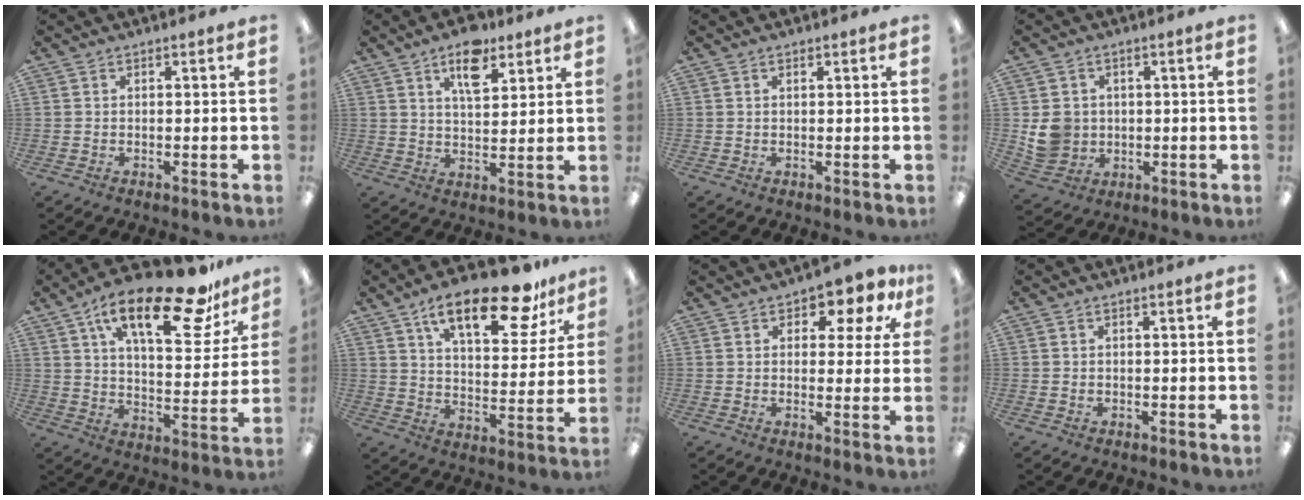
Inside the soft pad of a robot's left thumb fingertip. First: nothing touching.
{"total": 10.0, "force": [6.2, 4.7, 6.2], "torque": [-0.090, -0.023, 0.103]}
{"total": 0.6, "force": [0.5, 0.3, 0.3], "torque": [0.002, -0.001, 0.006]}
{"total": 7.2, "force": [0.5, 6.8, 2.2], "torque": [-0.037, 0.009, 0.017]}
{"total": 23.1, "force": [14.9, 8.1, 15.7], "torque": [-0.240, -0.084, 0.242]}
{"total": 20.0, "force": [13.6, 7.0, 12.8], "torque": [-0.192, -0.076, 0.221]}
{"total": 6.1, "force": [3.3, 3.5, 3.8], "torque": [-0.048, -0.013, 0.053]}
{"total": 0.6, "force": [0.1, 0.5, 0.2], "torque": [0.004, -0.001, -0.001]}